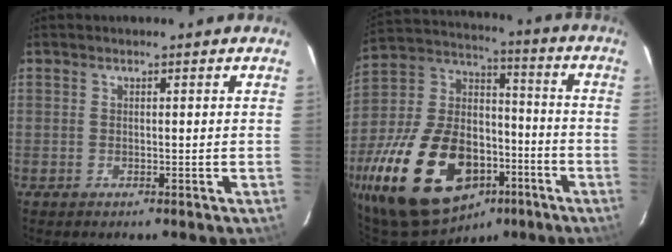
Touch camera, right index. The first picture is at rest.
{"total": 26.8, "force": [-13.3, 16.4, 16.5], "torque": [-0.349, 0.017, -0.193]}